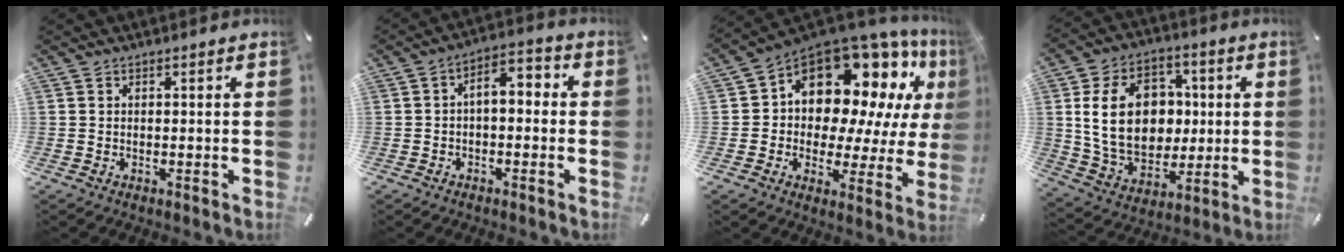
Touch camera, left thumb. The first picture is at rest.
{"total": 4.8, "force": [-1.7, 2.8, 3.5], "torque": [-0.055, 0.014, -0.037]}
{"total": 15.6, "force": [8.5, 10.3, 8.0], "torque": [-0.135, -0.083, 0.148]}
{"total": 18.3, "force": [2.1, 14.4, 11.2], "torque": [-0.216, 0.008, 0.044]}